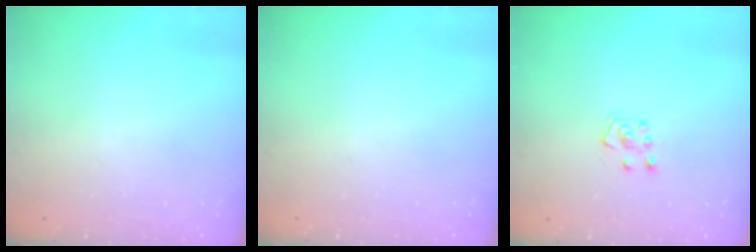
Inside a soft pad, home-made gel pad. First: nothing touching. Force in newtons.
{"total": 0.0}
{"total": 5.8, "press": 5.8, "slide": 0.8}